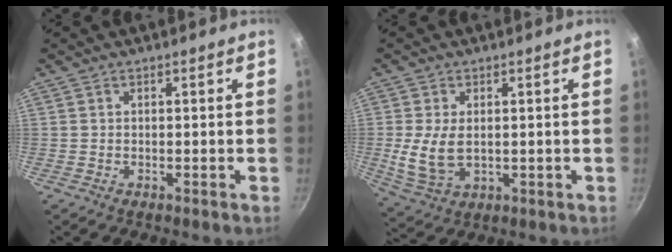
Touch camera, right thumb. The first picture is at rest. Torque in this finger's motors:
{"motor_torque": [0.24, 0.73, 1.66, -1.10, 0.20]}